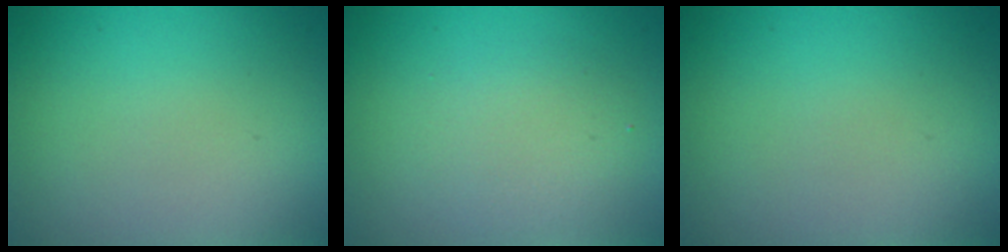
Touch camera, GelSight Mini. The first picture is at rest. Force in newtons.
{"total": 2.8, "press": 2.8, "slide": 0.1}
{"total": 0.0}